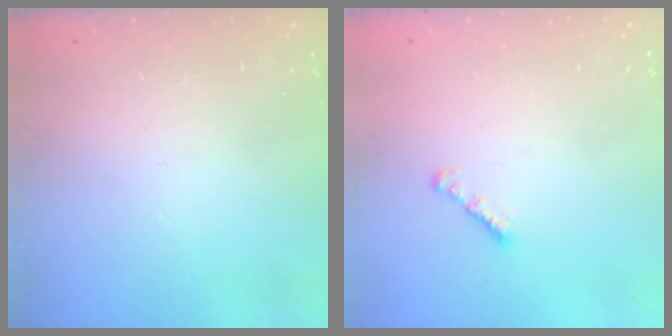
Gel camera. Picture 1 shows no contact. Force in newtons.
{"total": 1.6, "press": 1.5, "slide": 0.4}